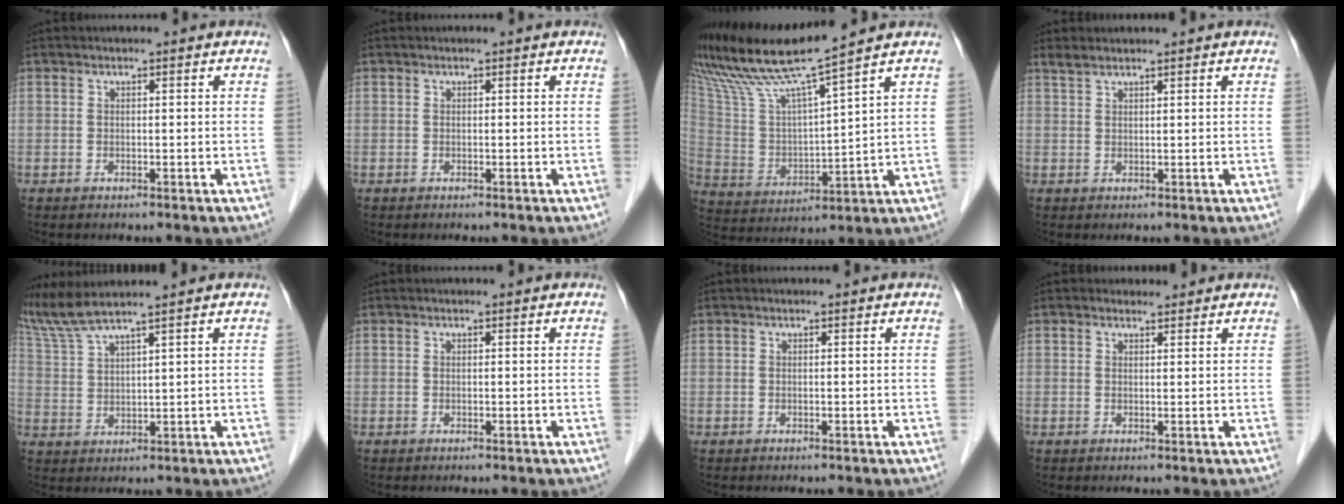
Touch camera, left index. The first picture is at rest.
{"total": 0.0}
{"total": 13.6, "force": [11.1, -1.5, 7.7], "torque": [-0.156, 0.000, 0.215]}
{"total": 1.4, "force": [1.3, 0.2, 0.5], "torque": [-0.014, 0.011, 0.033]}
{"total": 6.6, "force": [5.6, -1.4, 3.2], "torque": [-0.080, 0.008, 0.122]}
{"total": 0.0}
{"total": 0.0}
{"total": 1.3, "force": [1.0, 0.7, 0.0], "torque": [-0.002, 0.004, 0.013]}